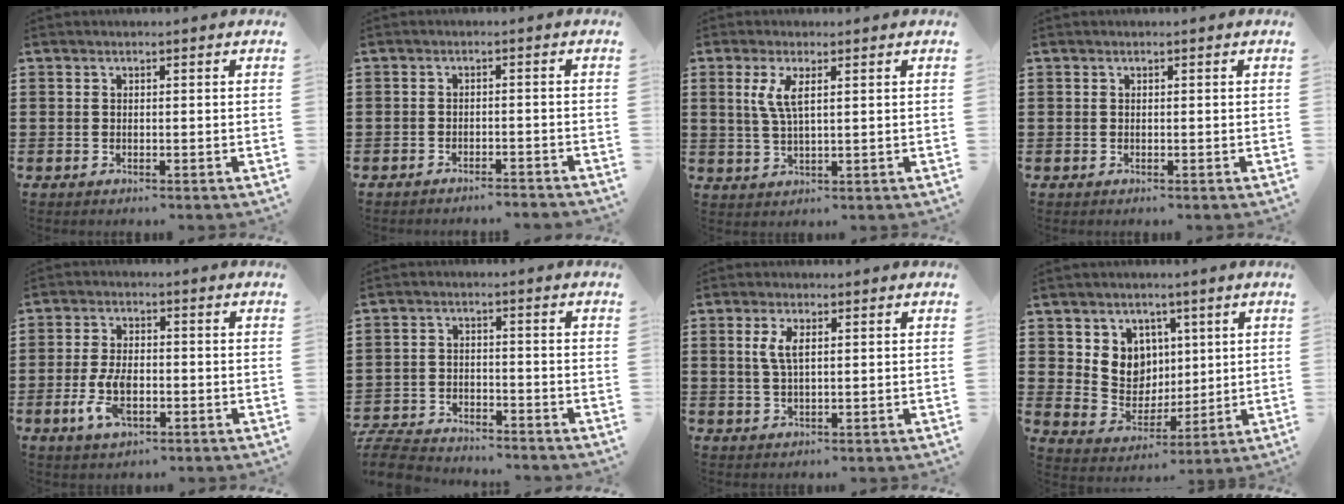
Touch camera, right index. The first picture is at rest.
{"total": 2.1, "force": [-2.1, 0.0, 0.1], "torque": [-0.006, 0.001, -0.044]}
{"total": 4.3, "force": [1.5, 1.2, 3.8], "torque": [-0.089, 0.002, 0.022]}
{"total": 0.0}
{"total": 6.3, "force": [-1.8, 3.0, 5.2], "torque": [-0.125, -0.006, -0.036]}
{"total": 5.8, "force": [-5.6, 1.0, 0.8], "torque": [-0.037, 0.002, -0.119]}
{"total": 3.4, "force": [1.0, 1.2, 3.0], "torque": [-0.063, 0.007, 0.015]}
{"total": 7.5, "force": [2.6, 6.8, 1.7], "torque": [-0.053, -0.010, 0.051]}